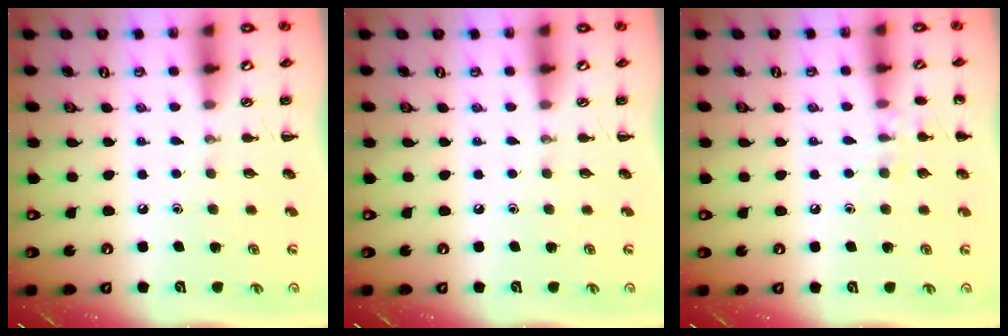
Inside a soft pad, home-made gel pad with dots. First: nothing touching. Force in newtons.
{"total": 0.0}
{"total": 7.4, "press": 7.1, "slide": 2.1}